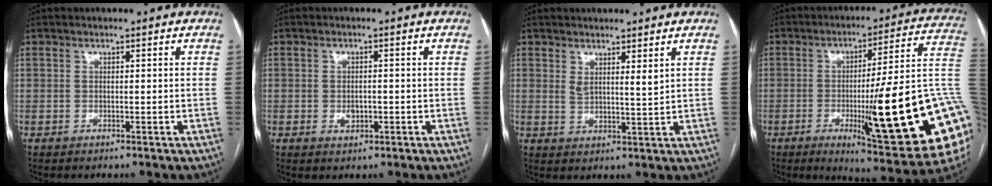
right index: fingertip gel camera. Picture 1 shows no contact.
{"total": 2.0, "force": [-0.5, 1.2, 1.5], "torque": [-0.024, 0.003, -0.001]}
{"total": 0.8, "force": [0.3, 0.1, 0.7], "torque": [-0.018, 0.003, 0.008]}
{"total": 28.1, "force": [-5.3, 2.1, 27.5], "torque": [-0.289, -0.014, -0.078]}